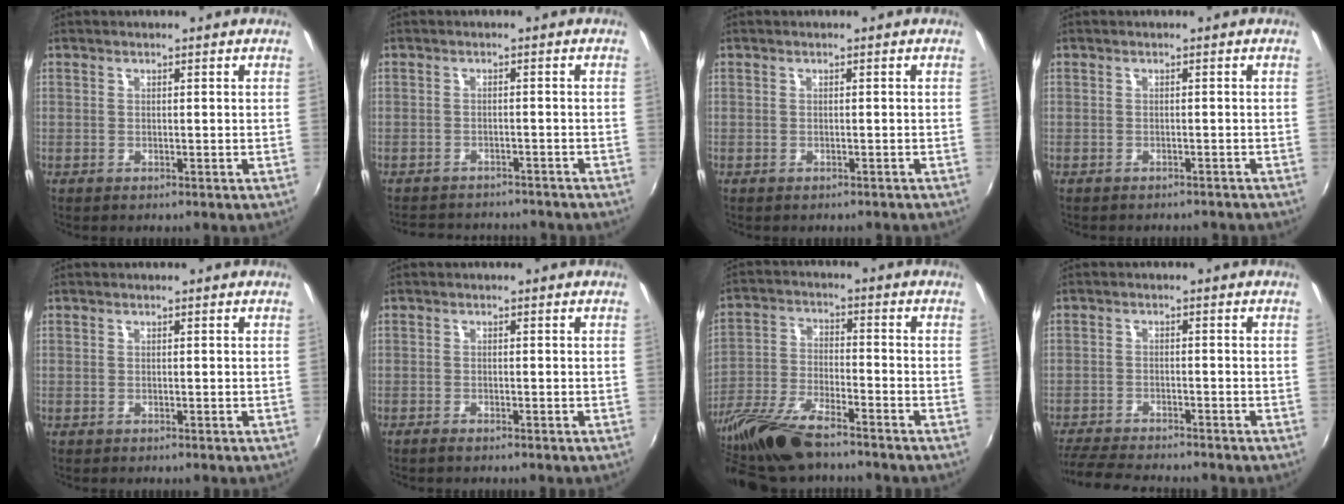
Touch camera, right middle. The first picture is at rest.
{"total": 10.6, "force": [-9.5, 3.1, 3.6], "torque": [-0.080, -0.008, -0.129]}
{"total": 1.1, "force": [-1.0, 0.4, 0.4], "torque": [-0.010, -0.002, -0.011]}
{"total": 4.3, "force": [-3.9, 1.2, 1.3], "torque": [-0.028, -0.008, -0.047]}
{"total": 0.0}
{"total": 1.2, "force": [-1.1, 0.2, 0.6], "torque": [-0.014, -0.004, -0.022]}
{"total": 15.6, "force": [-12.5, 3.6, 8.7], "torque": [-0.190, -0.036, -0.234]}
{"total": 8.7, "force": [-8.0, 0.8, 3.2], "torque": [-0.090, -0.021, -0.137]}